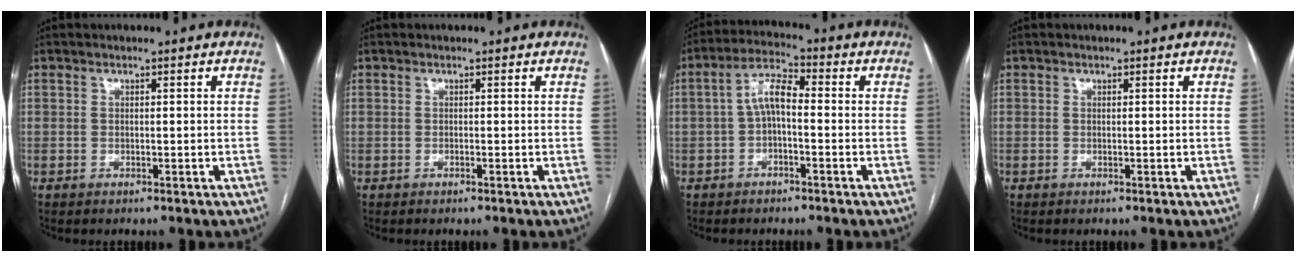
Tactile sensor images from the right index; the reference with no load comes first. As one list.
[{"total": 0.0}, {"total": 6.0, "force": [-0.3, 2.1, 5.6], "torque": [-0.108, 0.026, -0.010]}, {"total": 0.0}]